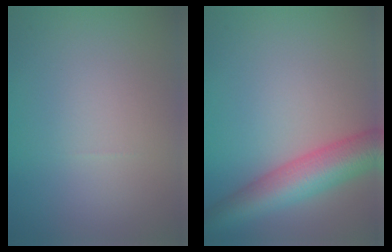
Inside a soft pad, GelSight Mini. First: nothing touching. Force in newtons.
{"total": 7.5, "press": 7.5, "slide": 0.3}